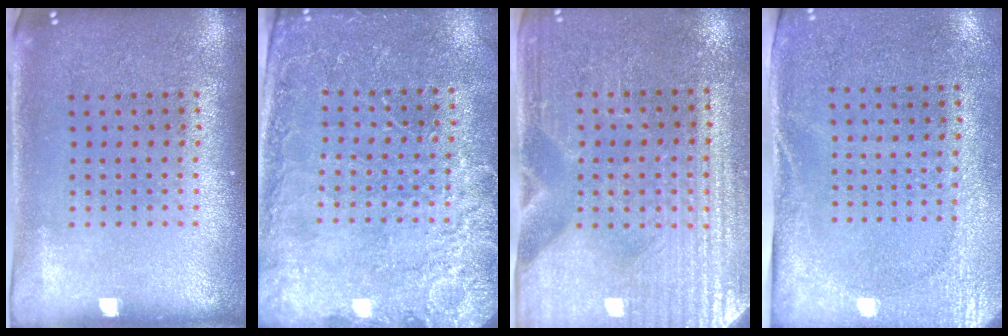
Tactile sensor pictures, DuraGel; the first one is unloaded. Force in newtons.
{"total": 2.8, "press": 2.7, "slide": 0.4}
{"total": 3.6, "press": 3.3, "slide": 1.3}
{"total": 2.7, "press": 2.1, "slide": 1.6}